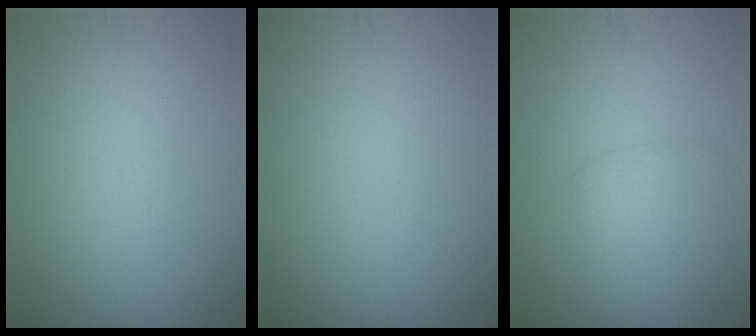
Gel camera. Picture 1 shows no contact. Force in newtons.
{"total": 0.0}
{"total": 2.7, "press": 2.7, "slide": 0.1}